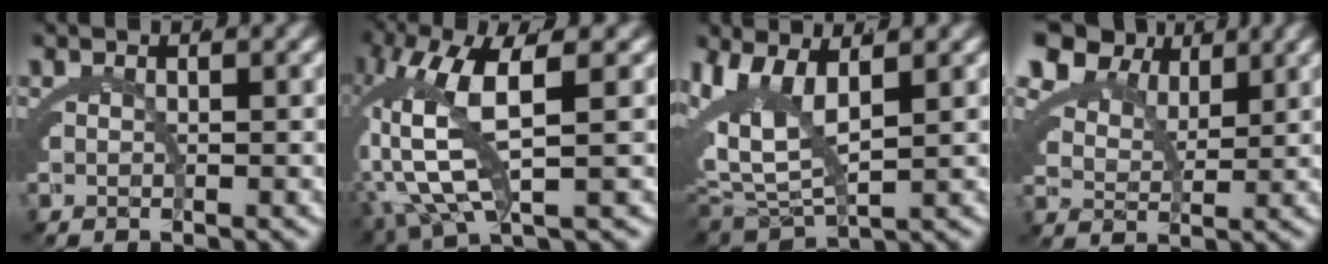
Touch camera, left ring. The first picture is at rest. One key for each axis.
{"total": 9.8, "fx": 0.8, "fy": 4.7, "fz": 8.6, "tx": -0.203, "ty": -0.017, "tz": 0.033}
{"total": 8.8, "fx": 2.3, "fy": 5.6, "fz": 6.4, "tx": -0.155, "ty": -0.005, "tz": 0.043}
{"total": 9.1, "fx": 5.5, "fy": 5.6, "fz": 4.6, "tx": -0.085, "ty": 0.013, "tz": 0.083}